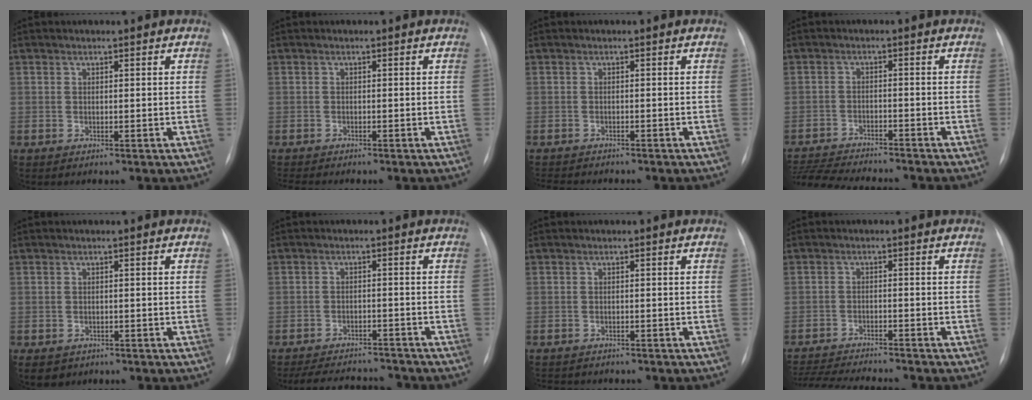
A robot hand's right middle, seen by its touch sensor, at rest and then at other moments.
{"total": 3.0, "force": [-2.7, 0.3, 1.2], "torque": [-0.019, -0.007, -0.035]}
{"total": 5.8, "force": [-5.2, 1.4, 2.1], "torque": [-0.033, -0.007, -0.072]}
{"total": 13.0, "force": [-12.1, 0.9, 4.6], "torque": [-0.082, -0.009, -0.185]}
{"total": 4.7, "force": [-3.0, 3.3, 1.4], "torque": [-0.023, -0.002, -0.037]}
{"total": 10.6, "force": [-9.9, 2.9, 2.6], "torque": [-0.048, 0.005, -0.133]}
{"total": 5.8, "force": [-5.1, 2.0, 2.0], "torque": [-0.030, -0.003, -0.060]}
{"total": 11.9, "force": [-11.1, 0.3, 4.3], "torque": [-0.068, -0.012, -0.167]}